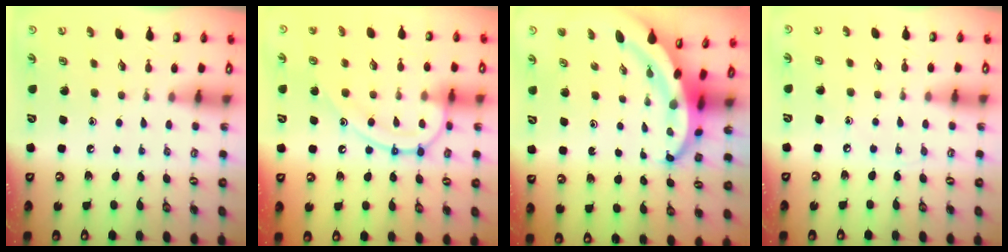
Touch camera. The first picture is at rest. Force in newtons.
{"total": 14.2, "press": 14.1, "slide": 1.5}
{"total": 7.8, "press": 7.8, "slide": 0.5}
{"total": 3.7, "press": 3.6, "slide": 0.9}